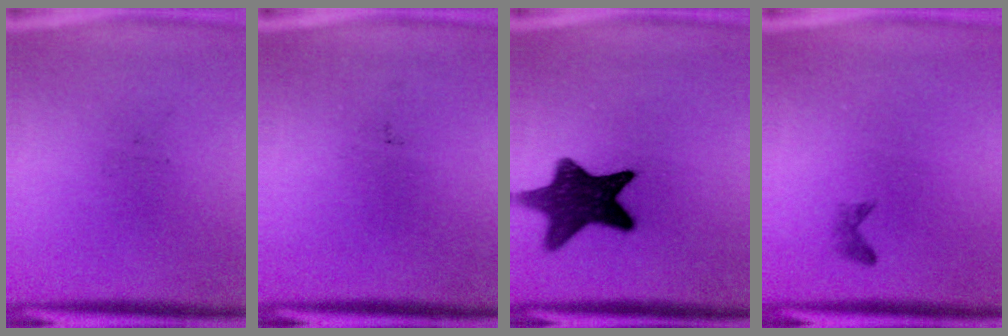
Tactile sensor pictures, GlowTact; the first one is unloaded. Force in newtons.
{"total": 0.0}
{"total": 12.3}
{"total": 0.7}